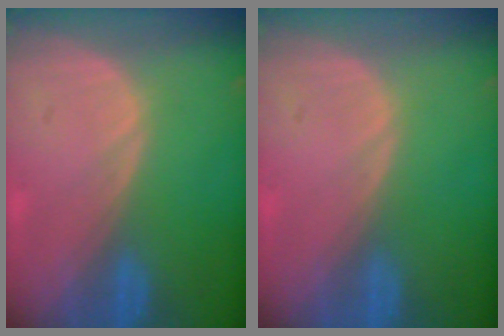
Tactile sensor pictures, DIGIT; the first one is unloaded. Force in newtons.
{"total": 0.0}